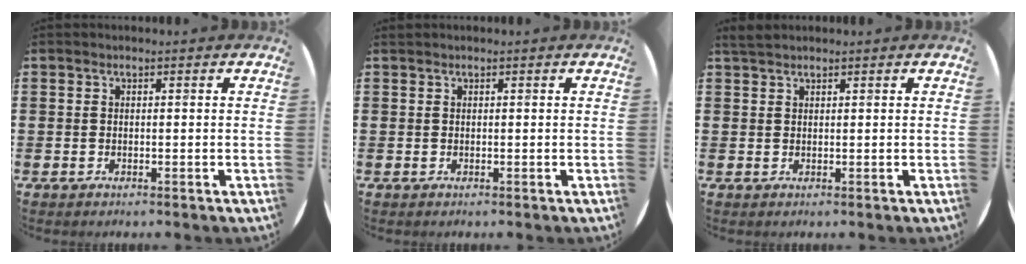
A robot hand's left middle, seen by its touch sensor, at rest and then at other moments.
{"total": 0.0}
{"total": 1.3, "force": [1.2, 0.1, 0.4], "torque": [-0.010, 0.003, 0.023]}